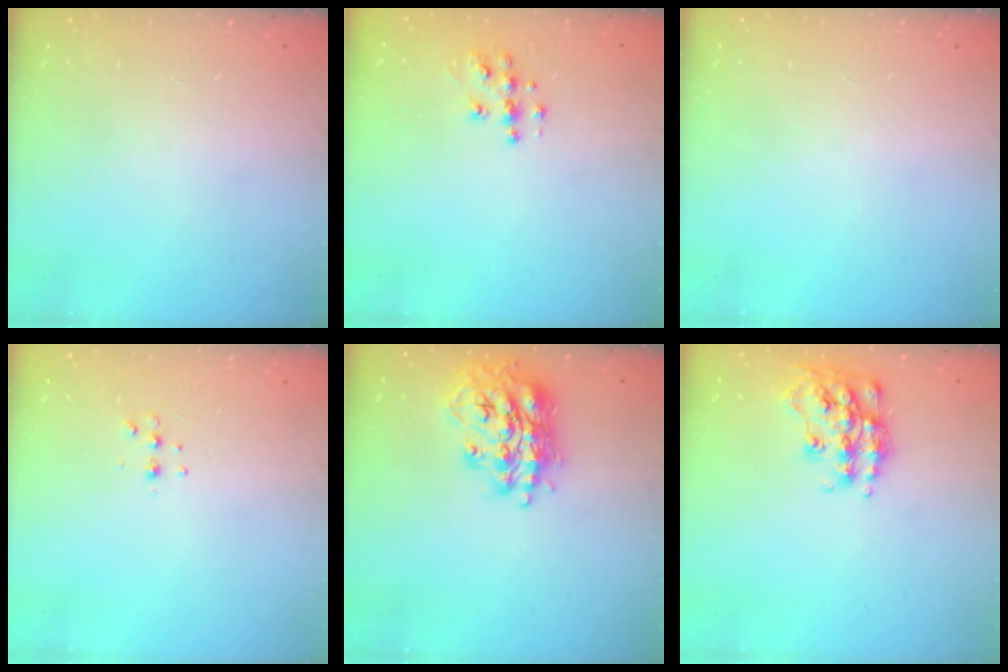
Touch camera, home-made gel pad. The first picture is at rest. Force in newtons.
{"total": 8.6, "press": 8.6, "slide": 0.4}
{"total": 0.0}
{"total": 4.1, "press": 3.9, "slide": 1.3}
{"total": 17.1, "press": 17.0, "slide": 1.4}
{"total": 16.6, "press": 16.5, "slide": 1.0}